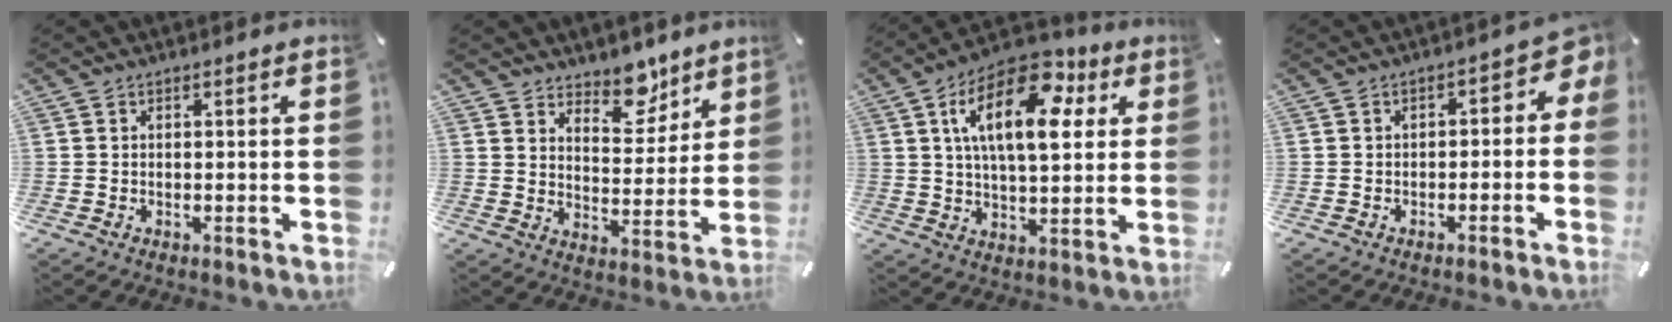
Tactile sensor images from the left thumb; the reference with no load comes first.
{"total": 9.0, "force": [7.6, 4.6, 1.5], "torque": [0.000, -0.067, 0.137]}
{"total": 18.6, "force": [7.2, 9.1, 14.5], "torque": [-0.241, -0.018, 0.112]}
{"total": 3.7, "force": [-1.0, 2.5, 2.6], "torque": [-0.037, 0.001, -0.027]}